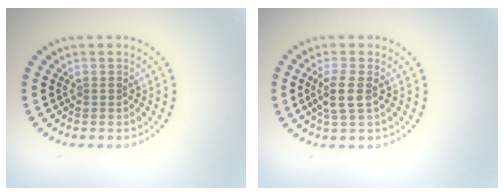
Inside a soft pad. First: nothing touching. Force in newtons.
{"total": 2.4, "press": 2.0, "slide": 1.3}